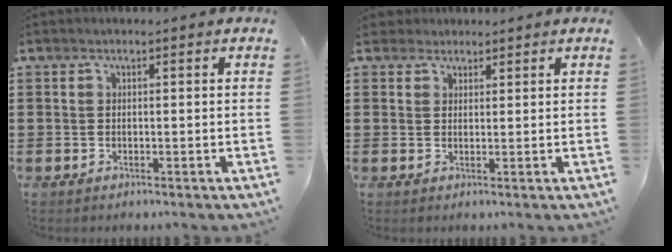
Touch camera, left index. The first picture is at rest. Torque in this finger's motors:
{"motor_torque": [0.67, -0.04, 0.09, 0.01]}